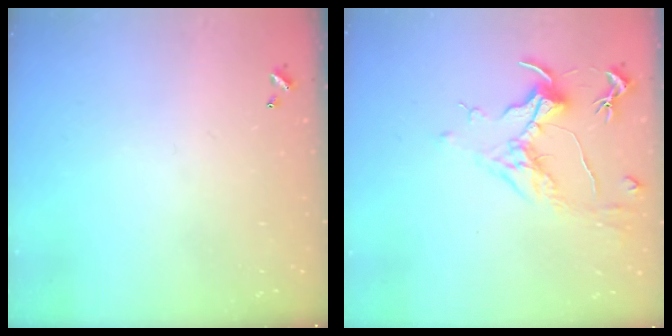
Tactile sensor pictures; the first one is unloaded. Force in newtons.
{"total": 1.7, "press": 1.5, "slide": 0.7}